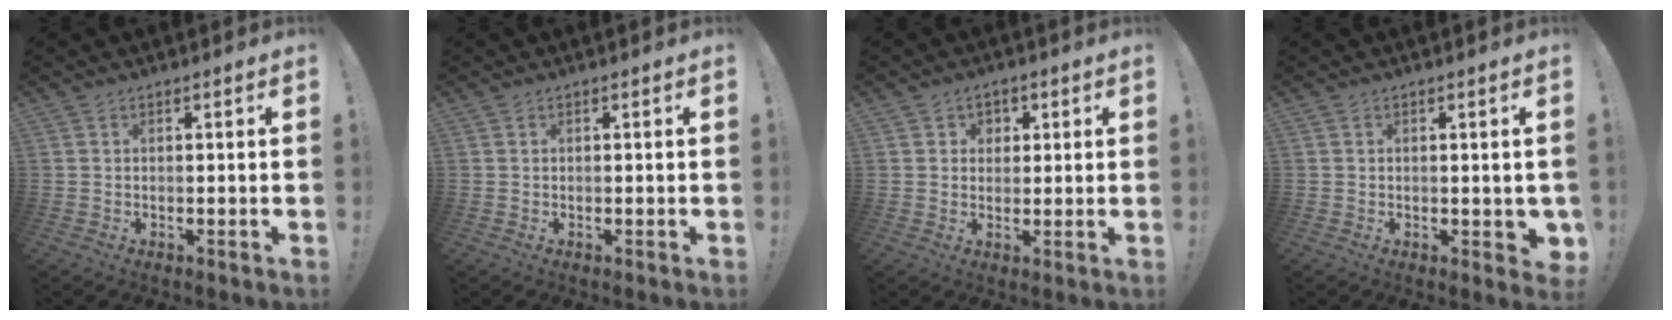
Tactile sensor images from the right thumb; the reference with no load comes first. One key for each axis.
{"total": 0.0}
{"total": 3.6, "fx": 1.3, "fy": 3.3, "fz": 0.6, "tx": 0.000, "ty": -0.005, "tz": 0.022}
{"total": 2.4, "fx": 0.1, "fy": 1.5, "fz": 1.8, "tx": -0.012, "ty": 0.000, "tz": 0.004}